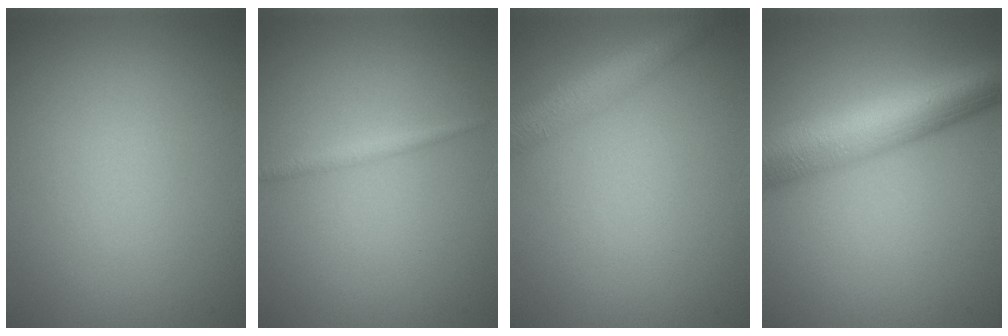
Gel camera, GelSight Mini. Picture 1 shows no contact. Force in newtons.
{"total": 0.9, "press": 0.9, "slide": 0.0}
{"total": 4.0, "press": 4.0, "slide": 0.3}
{"total": 9.3, "press": 9.3, "slide": 0.3}